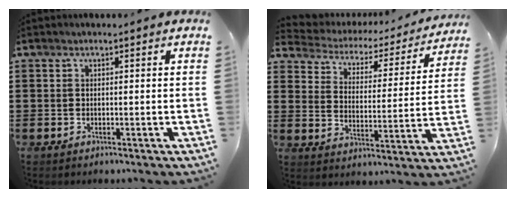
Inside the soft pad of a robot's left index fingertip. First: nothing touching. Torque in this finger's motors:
{"motor_torque": [2.14, 0.00, 0.08, -0.05]}